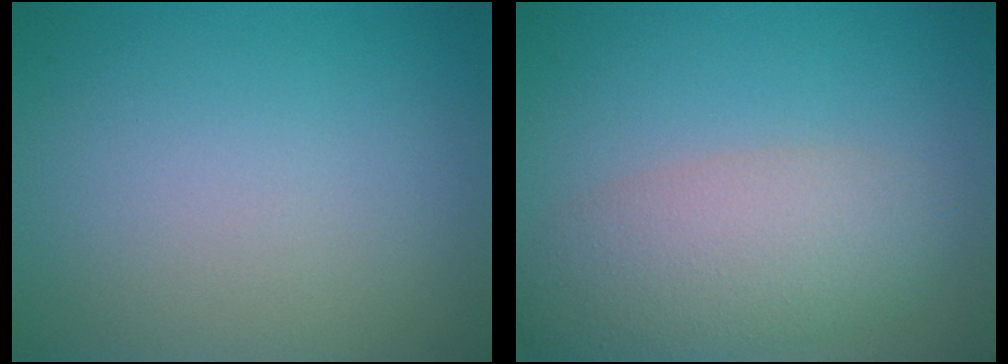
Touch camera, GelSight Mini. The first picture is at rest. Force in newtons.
{"total": 5.4, "press": 5.4, "slide": 0.3}